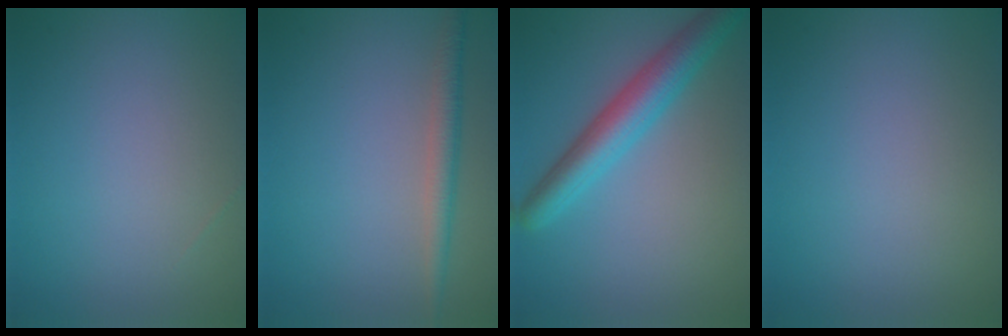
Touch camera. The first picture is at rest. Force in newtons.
{"total": 2.2, "press": 2.2, "slide": 0.0}
{"total": 4.9, "press": 4.9, "slide": 0.2}
{"total": 0.0}